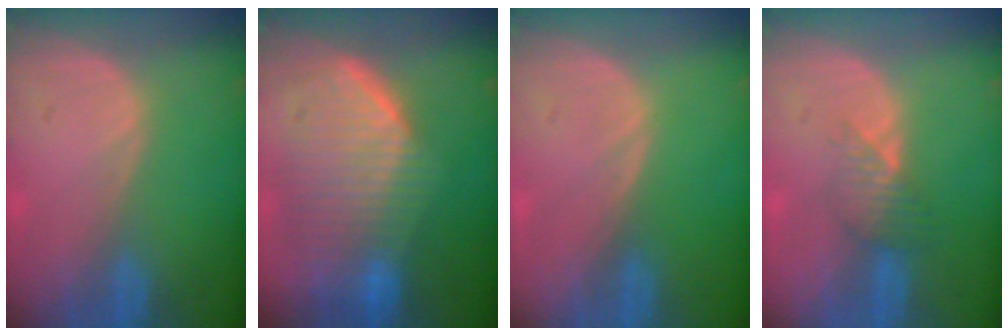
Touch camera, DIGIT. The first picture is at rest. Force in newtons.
{"total": 10.0, "press": 9.0, "slide": 4.3}
{"total": 0.0}
{"total": 3.5, "press": 3.1, "slide": 1.7}